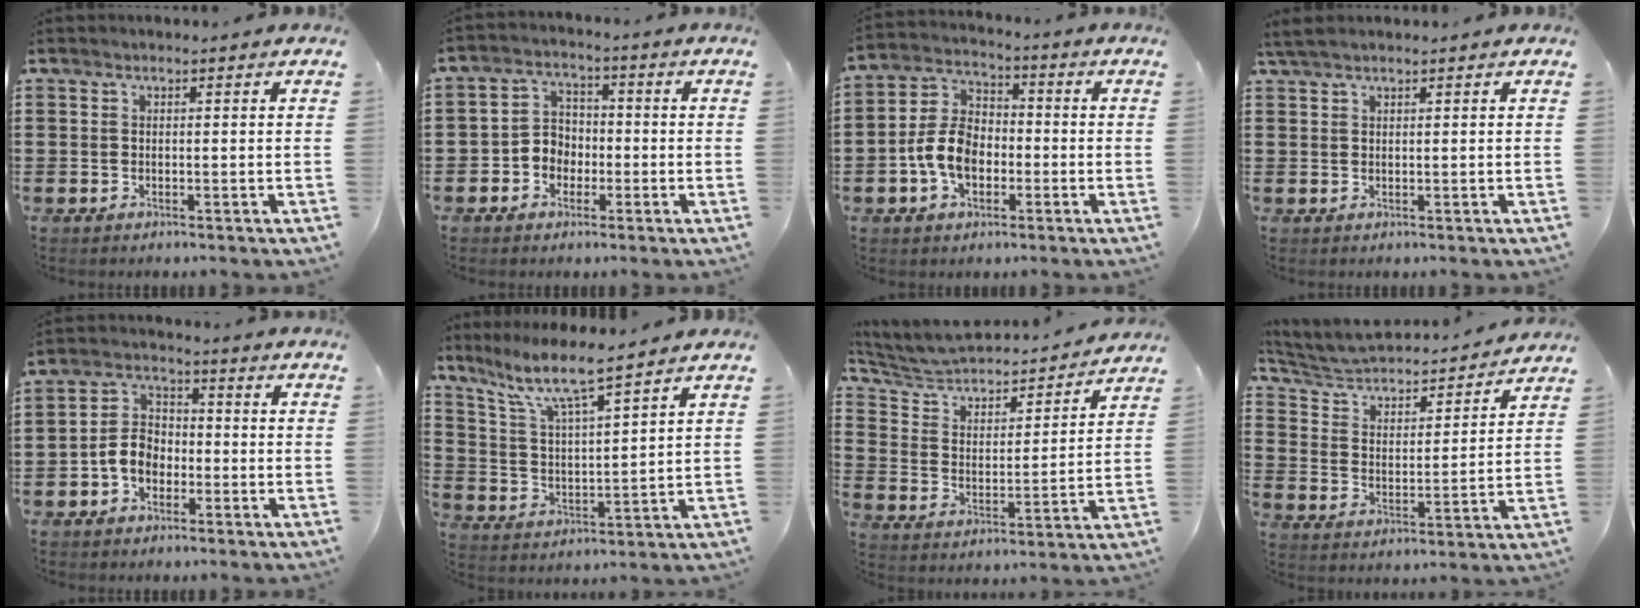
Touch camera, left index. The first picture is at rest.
{"total": 4.1, "force": [-2.0, 3.4, 1.2], "torque": [-0.035, 0.012, -0.044]}
{"total": 7.9, "force": [-2.3, 5.3, 5.4], "torque": [-0.130, 0.009, -0.050]}
{"total": 1.7, "force": [1.3, 0.2, 1.1], "torque": [-0.022, 0.000, 0.025]}
{"total": 5.5, "force": [-2.2, 4.0, 3.1], "torque": [-0.081, 0.008, -0.049]}
{"total": 6.6, "force": [5.5, 0.5, 3.7], "torque": [-0.095, -0.029, 0.089]}
{"total": 4.3, "force": [4.1, 1.3, 0.6], "torque": [-0.039, -0.036, 0.061]}
{"total": 3.9, "force": [3.6, 1.2, 0.8], "torque": [-0.039, -0.030, 0.052]}